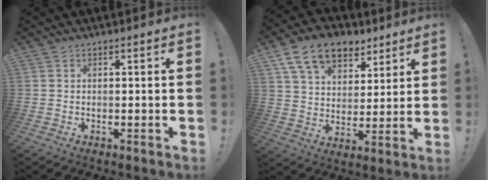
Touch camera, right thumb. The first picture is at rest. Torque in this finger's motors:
{"motor_torque": [0.18, 1.91, 0.34, -0.04, 0.07]}